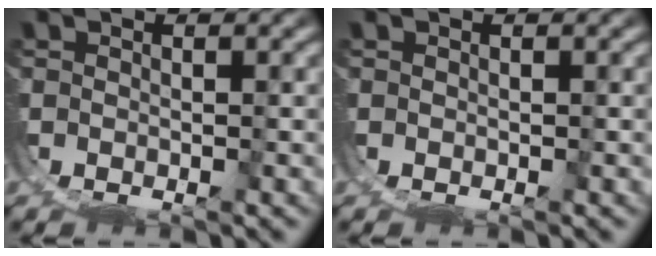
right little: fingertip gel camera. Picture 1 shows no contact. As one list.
[{"total": 0.0}]